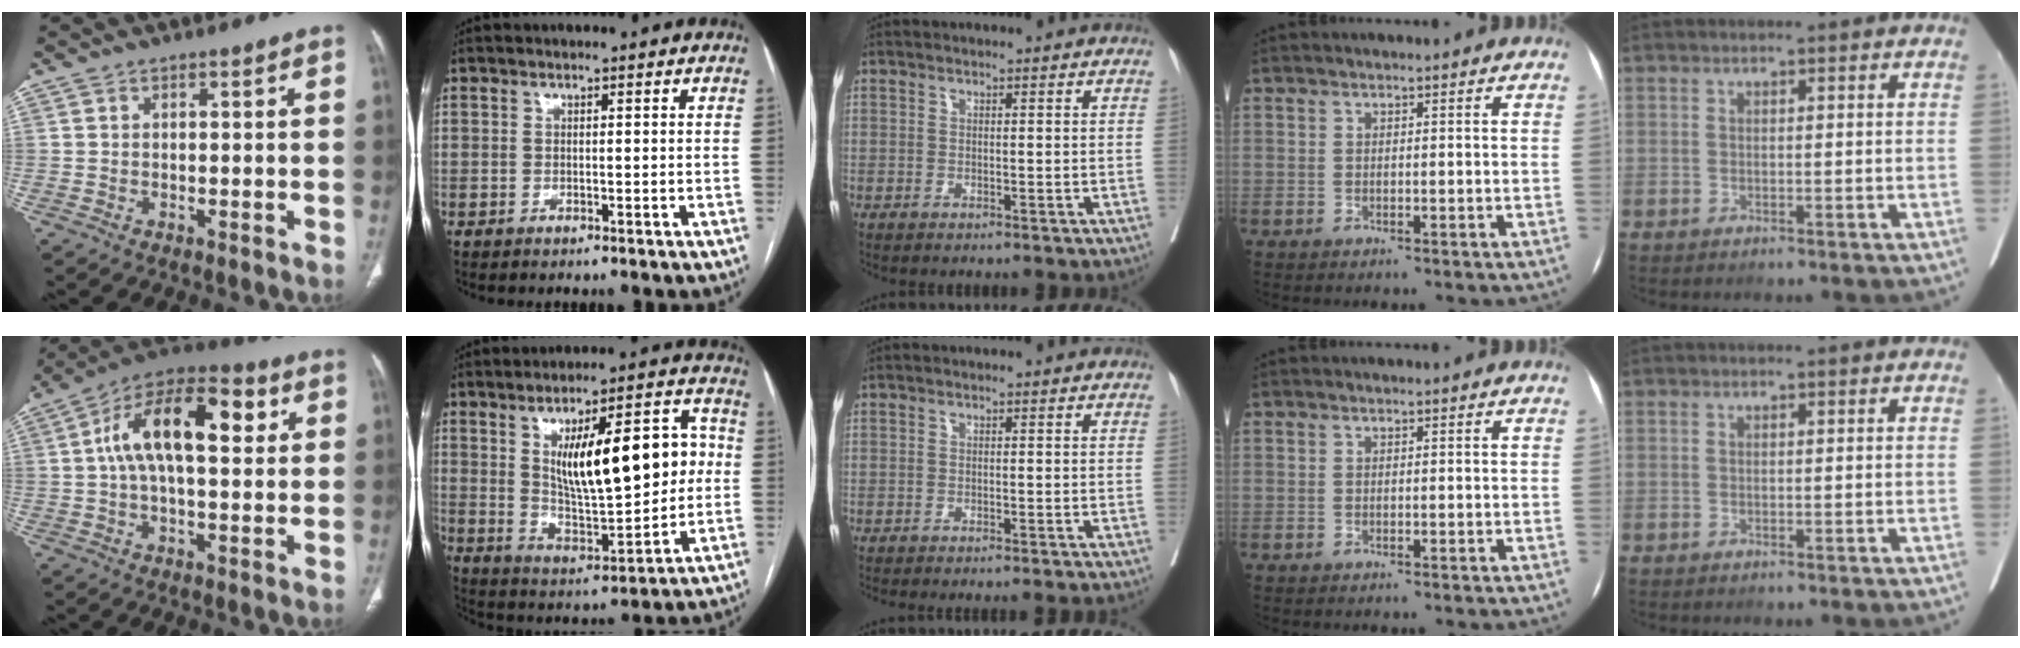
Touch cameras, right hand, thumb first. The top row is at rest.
{"thumb": {"total": 17.9, "force": [4.0, 8.6, 15.1], "torque": [-0.237, 0.032, 0.056]}, "index": {"total": 17.9, "force": [3.0, 5.3, 16.8], "torque": [-0.260, 0.021, 0.057]}, "middle": {"total": 7.6, "force": [-7.0, -0.3, 2.9], "torque": [-0.016, -0.019, -0.088]}}